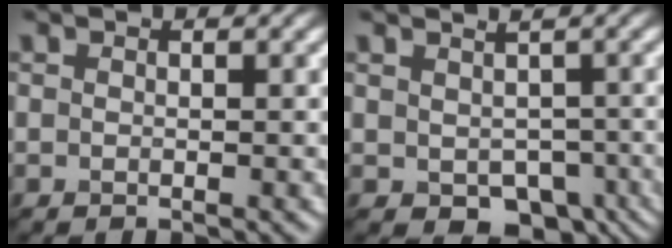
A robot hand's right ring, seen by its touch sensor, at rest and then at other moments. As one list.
[{"total": 5.2, "force": [-1.8, 3.7, 3.2], "torque": [-0.030, -0.010, -0.007]}]